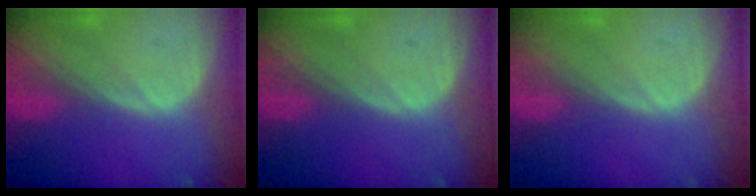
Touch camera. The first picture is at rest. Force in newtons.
{"total": 0.0}
{"total": 0.0}